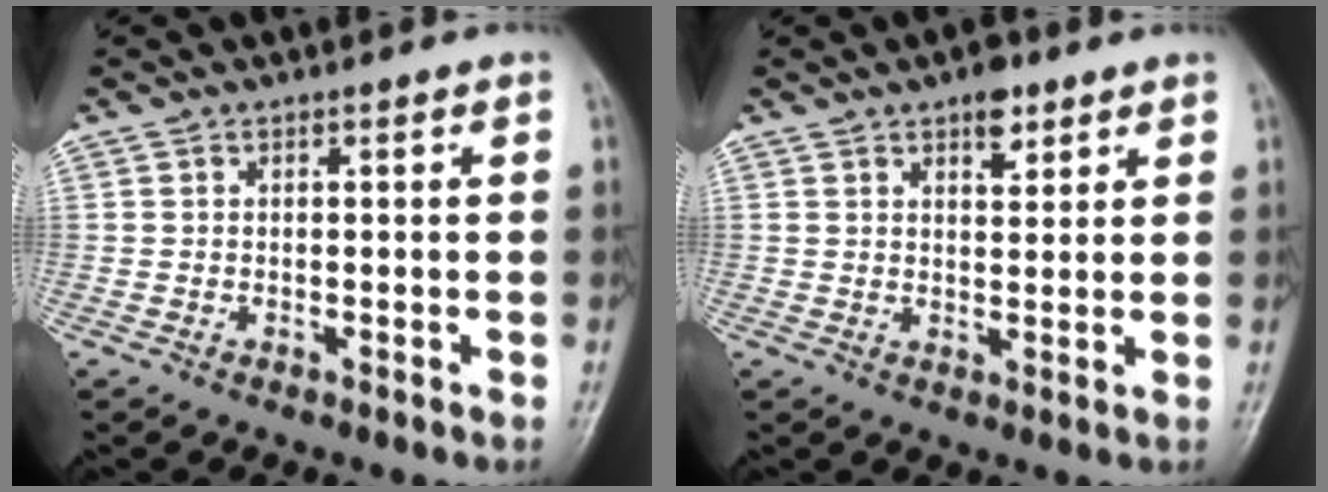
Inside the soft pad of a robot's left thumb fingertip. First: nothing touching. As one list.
[{"total": 4.6, "force": [2.8, 2.3, 2.8], "torque": [-0.022, -0.014, 0.040]}]